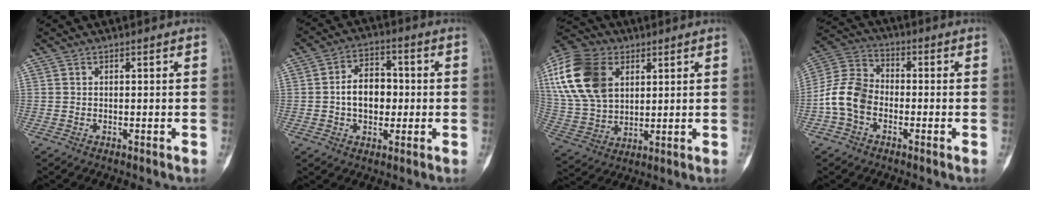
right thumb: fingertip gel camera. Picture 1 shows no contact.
{"total": 9.1, "force": [-0.4, 6.3, 6.5], "torque": [-0.074, 0.021, -0.014]}
{"total": 19.7, "force": [6.6, 13.4, 12.8], "torque": [-0.256, -0.005, 0.125]}
{"total": 10.0, "force": [-2.7, 7.4, 6.2], "torque": [-0.118, 0.033, -0.065]}